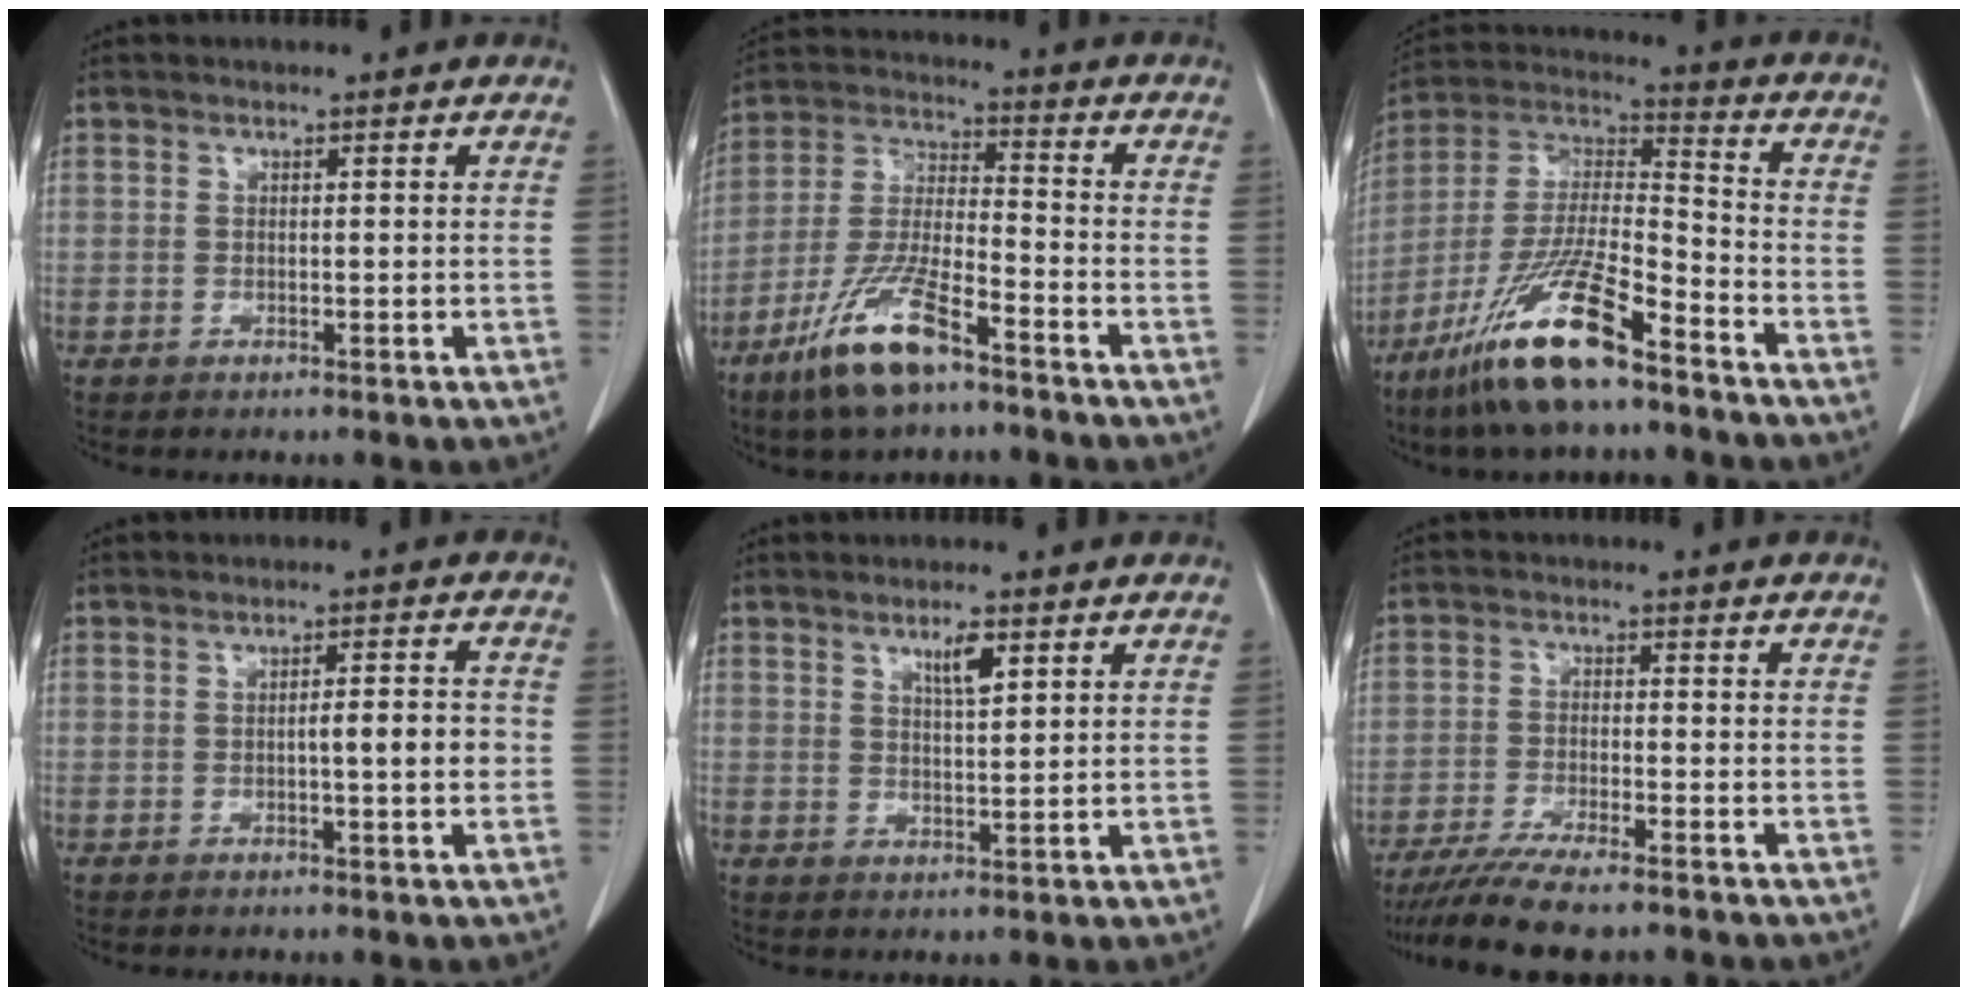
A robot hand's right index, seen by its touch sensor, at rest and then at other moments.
{"total": 12.5, "force": [-8.1, 2.5, 9.2], "torque": [-0.199, -0.022, -0.154]}
{"total": 16.9, "force": [-11.1, 2.5, 12.6], "torque": [-0.269, -0.022, -0.208]}
{"total": 4.0, "force": [-0.7, 0.4, 3.9], "torque": [-0.058, 0.003, -0.010]}
{"total": 3.5, "force": [1.9, 0.6, 2.9], "torque": [-0.051, -0.003, 0.034]}
{"total": 9.0, "force": [-7.6, 0.7, 4.9], "torque": [-0.076, -0.021, -0.124]}